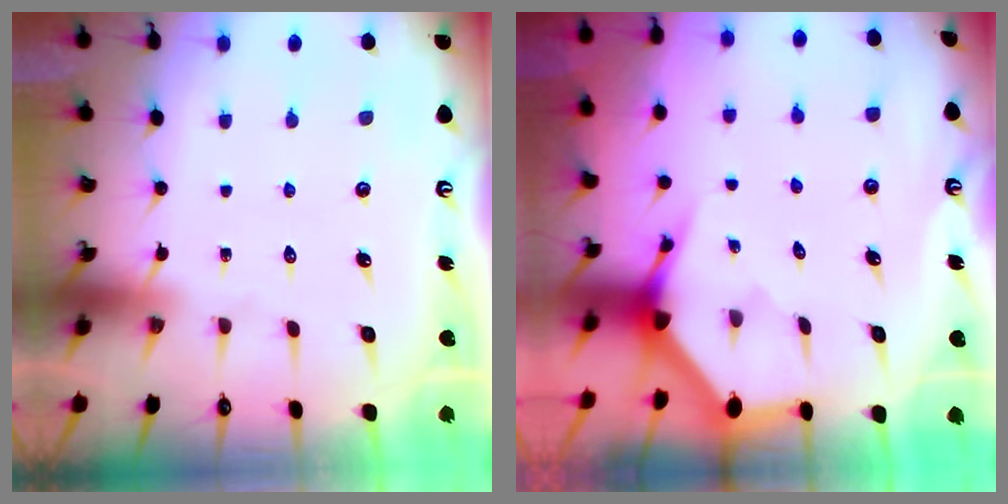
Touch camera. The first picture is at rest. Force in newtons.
{"total": 3.6, "press": 3.6, "slide": 0.1}